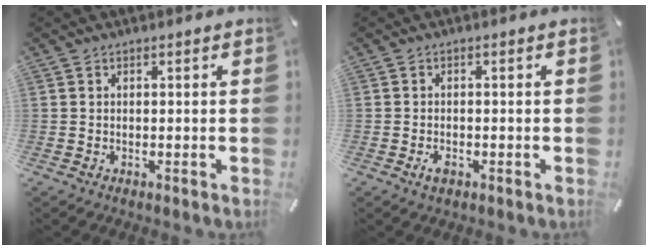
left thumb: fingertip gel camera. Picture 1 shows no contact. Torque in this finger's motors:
{"motor_torque": [0.10, 0.37, 0.06, -0.06, 0.08]}